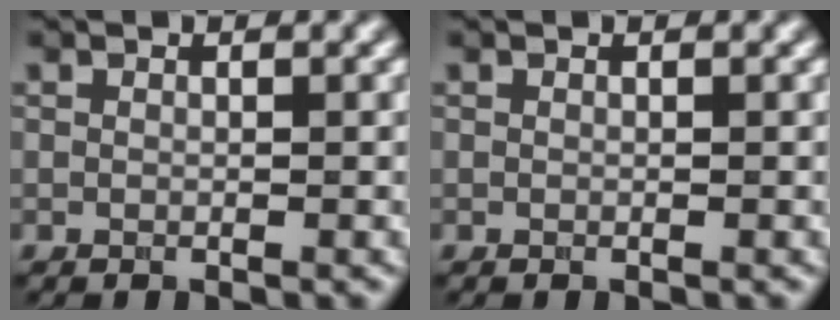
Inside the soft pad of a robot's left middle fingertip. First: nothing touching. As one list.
[{"total": 0.0}]